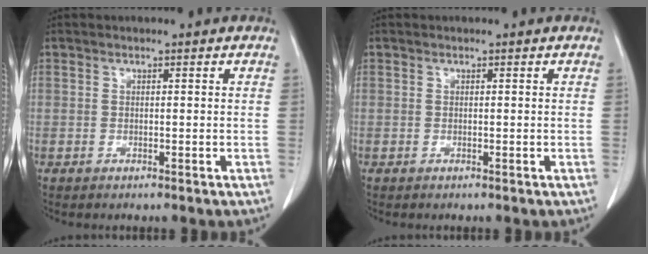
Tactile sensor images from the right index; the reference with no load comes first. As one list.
[{"total": 0.0}]